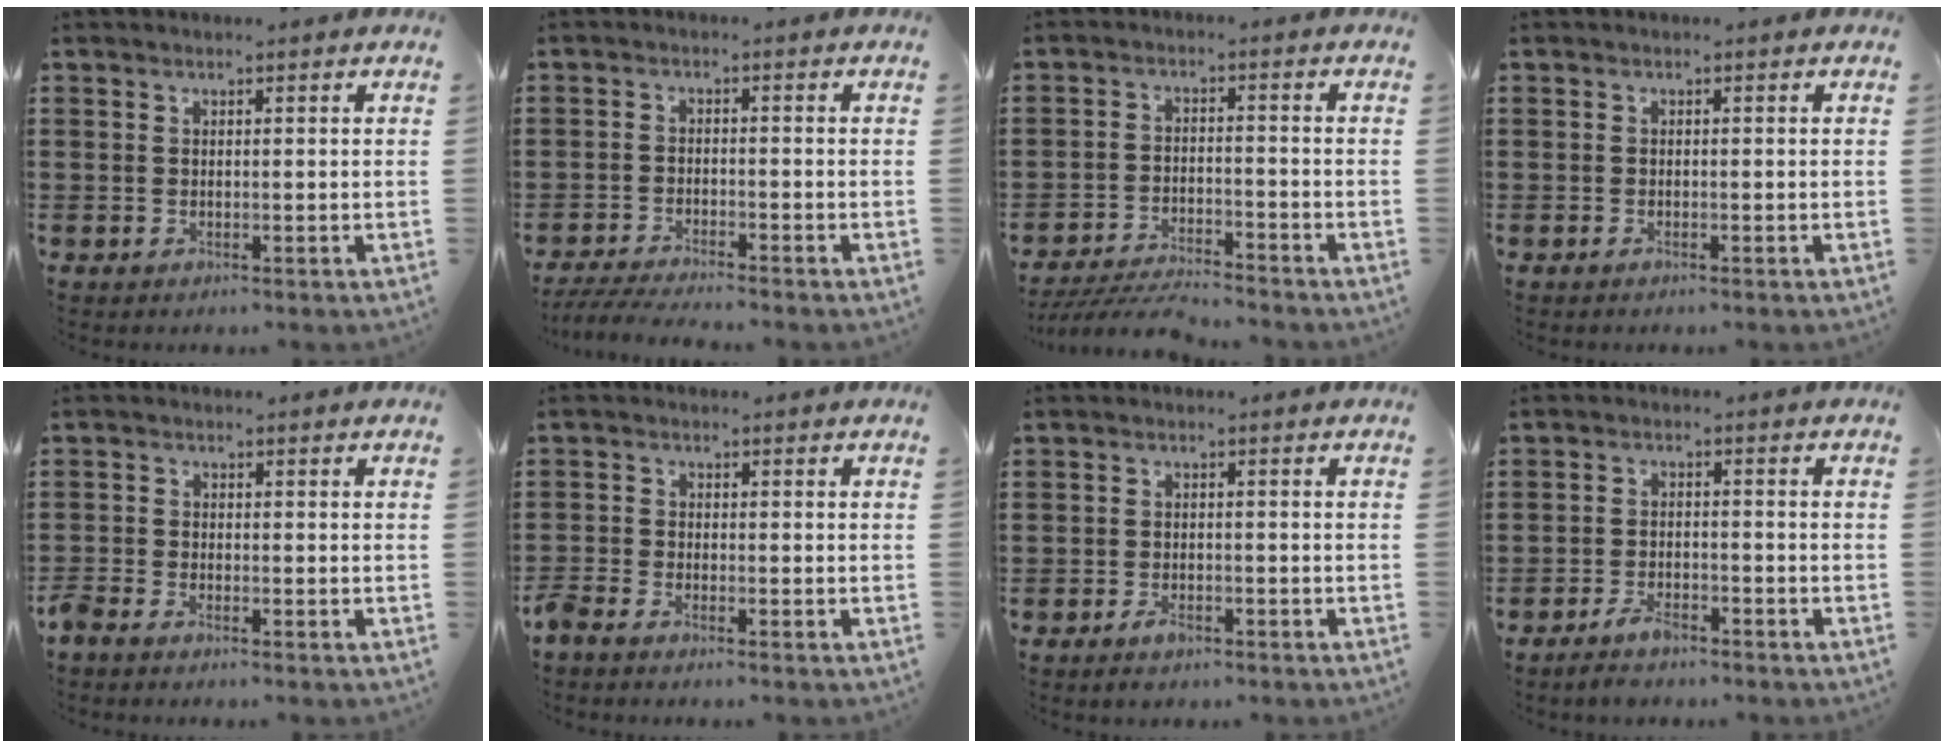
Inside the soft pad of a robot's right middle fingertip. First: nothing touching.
{"total": 3.6, "force": [-3.4, -0.1, 1.1], "torque": [-0.032, -0.009, -0.073]}
{"total": 5.1, "force": [-4.9, 0.3, 1.2], "torque": [-0.027, -0.002, -0.099]}
{"total": 0.5, "force": [-0.5, 0.0, 0.3], "torque": [-0.008, -0.005, -0.007]}
{"total": 1.5, "force": [-1.3, 0.2, 0.6], "torque": [-0.026, -0.003, -0.031]}
{"total": 1.7, "force": [-1.6, 0.3, 0.6], "torque": [-0.027, -0.002, -0.037]}
{"total": 1.9, "force": [-1.2, 0.9, 1.2], "torque": [-0.022, 0.000, -0.023]}
{"total": 3.1, "force": [-2.6, 0.9, 1.5], "torque": [-0.032, 0.005, -0.052]}